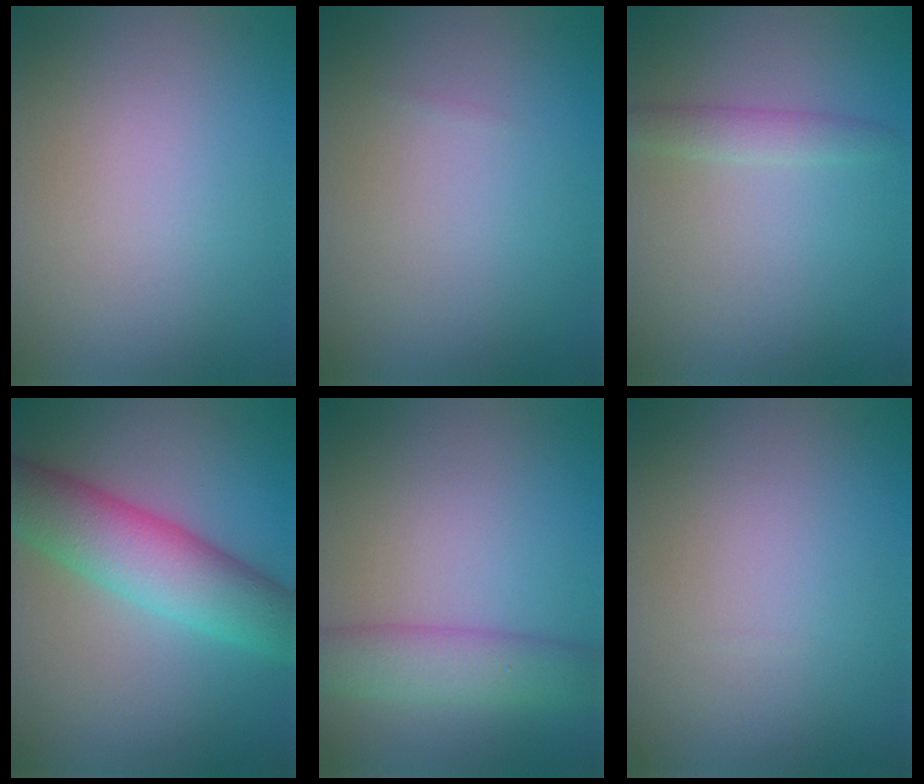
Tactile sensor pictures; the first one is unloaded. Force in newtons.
{"total": 0.0}
{"total": 1.6, "press": 1.6, "slide": 0.0}
{"total": 7.5, "press": 7.5, "slide": 0.2}
{"total": 4.5, "press": 4.5, "slide": 0.2}
{"total": 0.0}